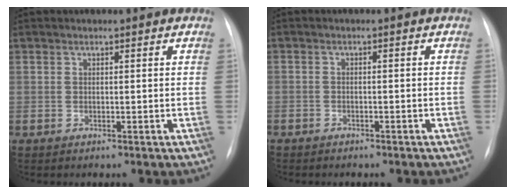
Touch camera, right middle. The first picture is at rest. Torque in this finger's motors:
{"motor_torque": [0.64, -0.69, -0.10, -0.21]}